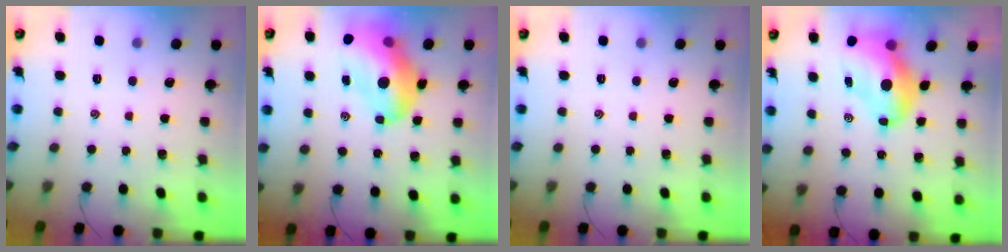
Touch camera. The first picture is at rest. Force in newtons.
{"total": 17.1, "press": 16.4, "slide": 4.8}
{"total": 0.0}
{"total": 11.9, "press": 11.5, "slide": 3.2}